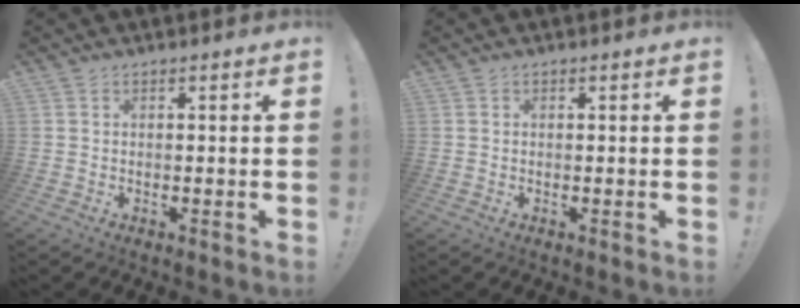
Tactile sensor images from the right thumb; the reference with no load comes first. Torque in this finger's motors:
{"motor_torque": [-0.12, 0.06, -0.04, 0.00, -0.03]}